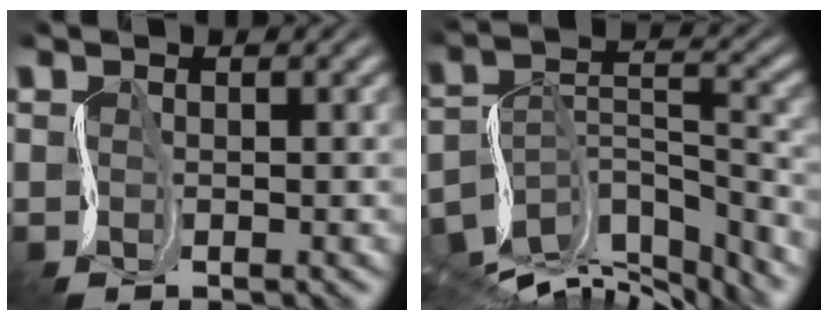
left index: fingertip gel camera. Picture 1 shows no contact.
{"total": 11.9, "force": [-9.6, 4.4, 5.4], "torque": [-0.097, 0.024, -0.144]}